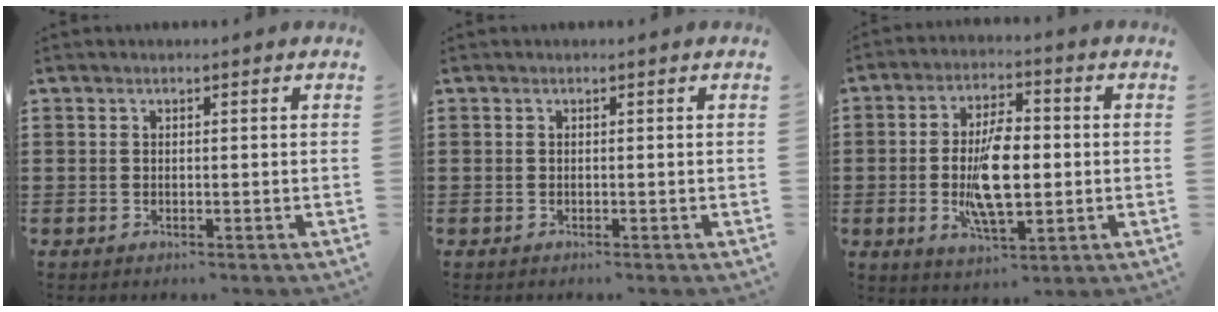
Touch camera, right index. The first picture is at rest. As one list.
[{"total": 0.0}, {"total": 10.3, "force": [-1.2, 4.3, 9.3], "torque": [-0.185, -0.007, -0.025]}]